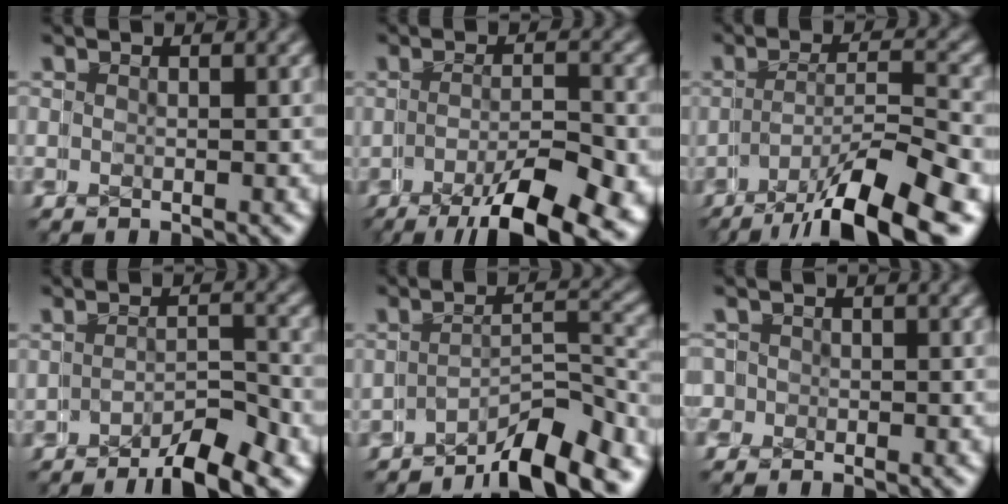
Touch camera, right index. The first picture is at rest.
{"total": 7.8, "force": [-5.4, 1.9, 5.2], "torque": [-0.055, -0.017, -0.069]}
{"total": 7.2, "force": [-5.1, 1.5, 4.9], "torque": [-0.044, 0.006, -0.075]}
{"total": 3.4, "force": [-3.2, -0.1, 1.1], "torque": [0.018, 0.010, -0.057]}
{"total": 6.8, "force": [-6.2, 0.7, 2.7], "torque": [0.000, 0.010, -0.096]}
{"total": 2.0, "force": [-0.3, 2.0, 0.5], "torque": [-0.001, 0.003, -0.010]}